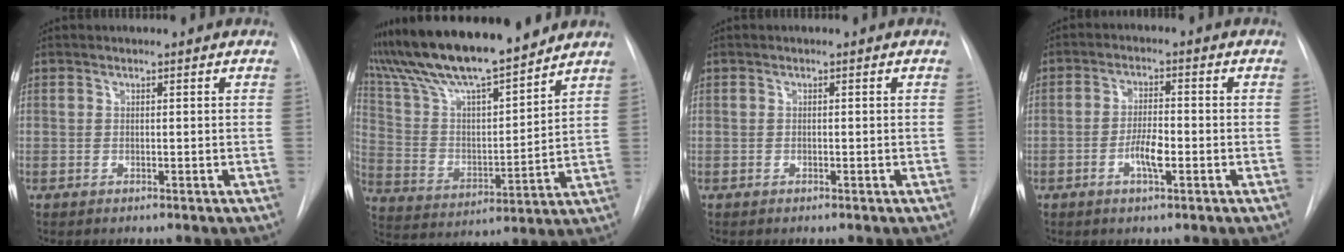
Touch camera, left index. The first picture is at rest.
{"total": 18.4, "force": [16.0, 2.1, 8.9], "torque": [-0.165, 0.007, 0.287]}
{"total": 0.0}
{"total": 4.4, "force": [-1.6, 1.1, 4.0], "torque": [-0.076, 0.002, -0.029]}